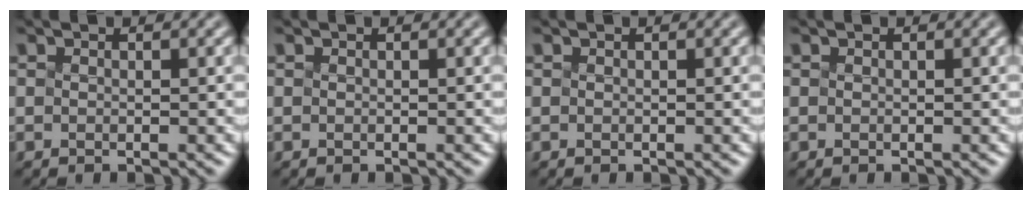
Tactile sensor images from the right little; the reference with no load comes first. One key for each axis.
{"total": 0.0}
{"total": 0.0}
{"total": 0.0}